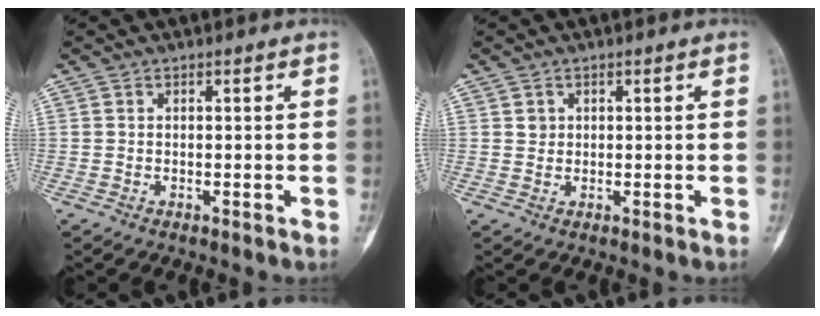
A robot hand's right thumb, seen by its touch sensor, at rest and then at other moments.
{"total": 1.2, "force": [0.5, 1.1, 0.3], "torque": [0.004, -0.001, 0.006]}